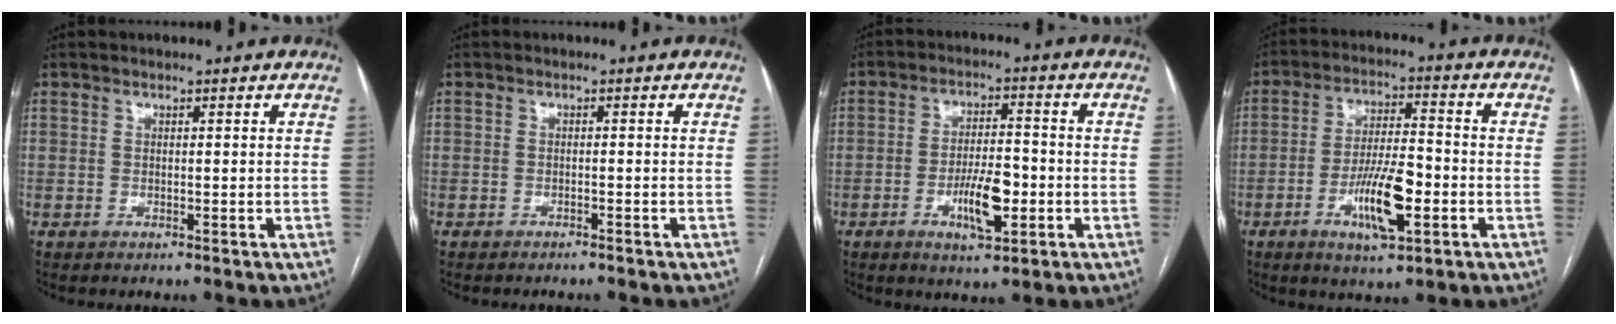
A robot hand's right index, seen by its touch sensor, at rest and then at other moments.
{"total": 1.5, "force": [-1.4, 0.0, 0.5], "torque": [-0.009, -0.001, -0.016]}
{"total": 7.7, "force": [-2.5, 2.3, 6.9], "torque": [-0.125, 0.003, -0.037]}
{"total": 10.2, "force": [-3.5, 2.5, 9.3], "torque": [-0.173, 0.001, -0.057]}